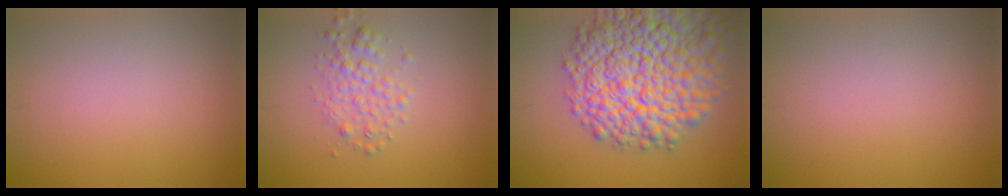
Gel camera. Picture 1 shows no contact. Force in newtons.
{"total": 2.4, "press": 2.4, "slide": 0.1}
{"total": 13.5, "press": 13.5, "slide": 0.6}
{"total": 0.0}